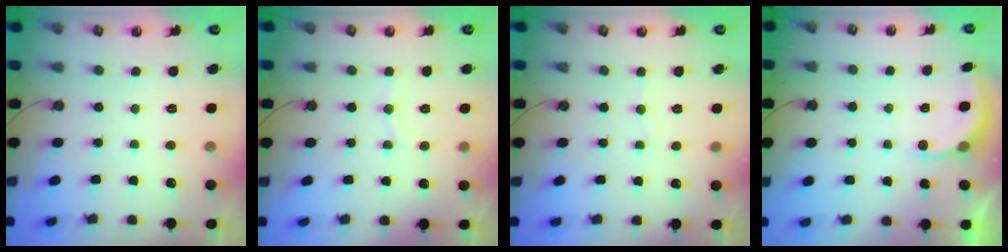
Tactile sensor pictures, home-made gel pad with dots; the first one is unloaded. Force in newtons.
{"total": 4.4, "press": 4.4, "slide": 0.7}
{"total": 3.2, "press": 3.2, "slide": 0.4}
{"total": 2.9, "press": 2.9, "slide": 0.2}